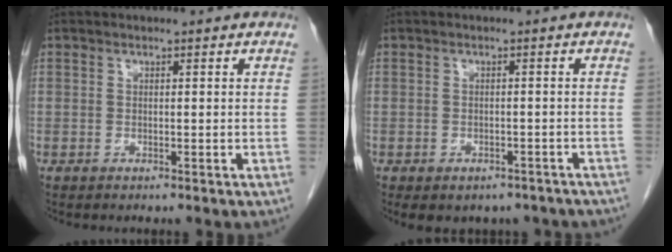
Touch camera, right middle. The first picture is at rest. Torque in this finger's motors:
{"motor_torque": [1.02, -0.96, 0.10, 0.05]}